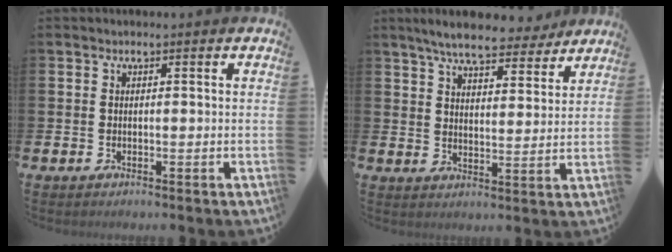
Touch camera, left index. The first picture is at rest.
{"total": 7.5, "force": [6.9, 1.4, 2.6], "torque": [-0.059, -0.034, 0.120]}